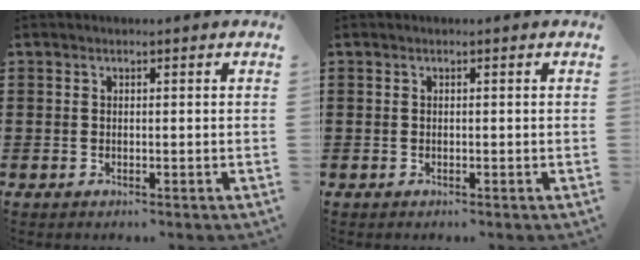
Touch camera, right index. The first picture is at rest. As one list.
[{"total": 0.0}]